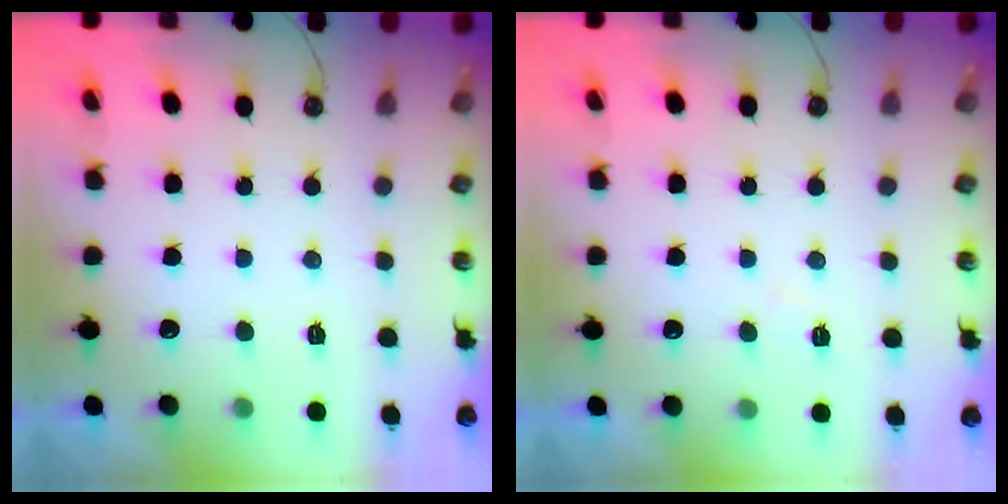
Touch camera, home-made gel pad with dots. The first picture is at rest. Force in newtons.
{"total": 3.4, "press": 3.4, "slide": 0.6}